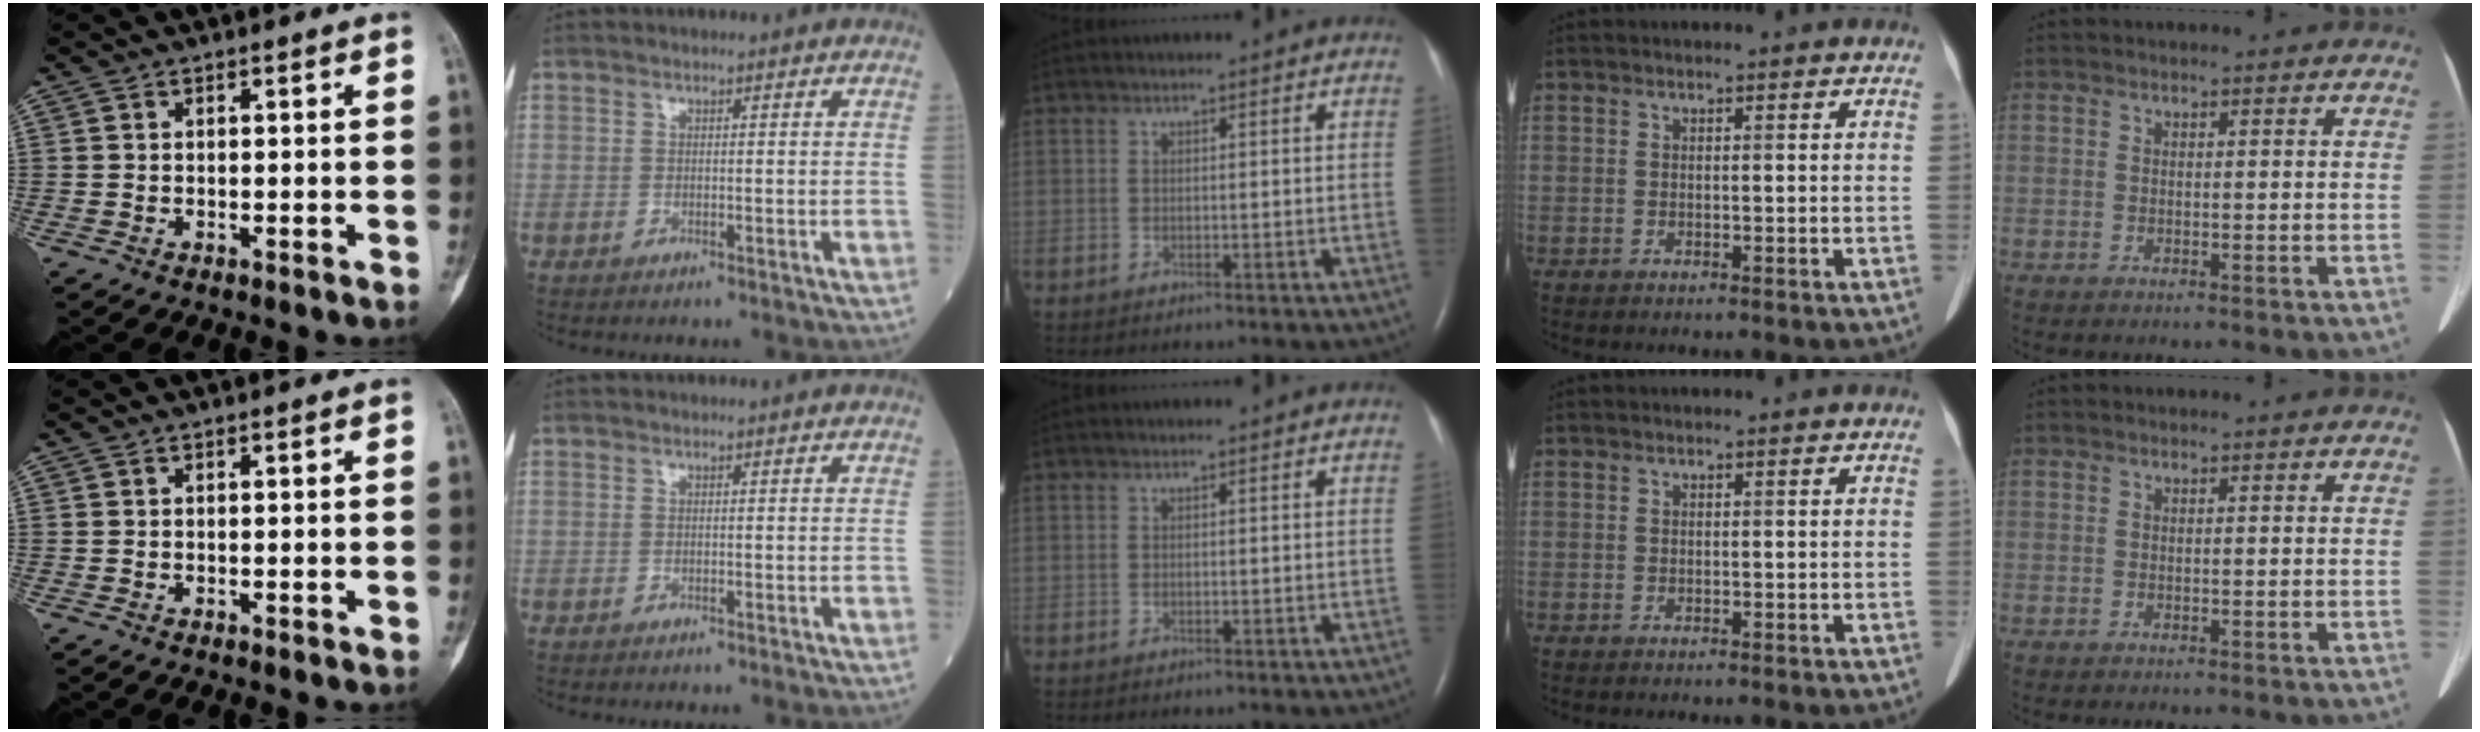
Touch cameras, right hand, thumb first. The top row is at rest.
{}